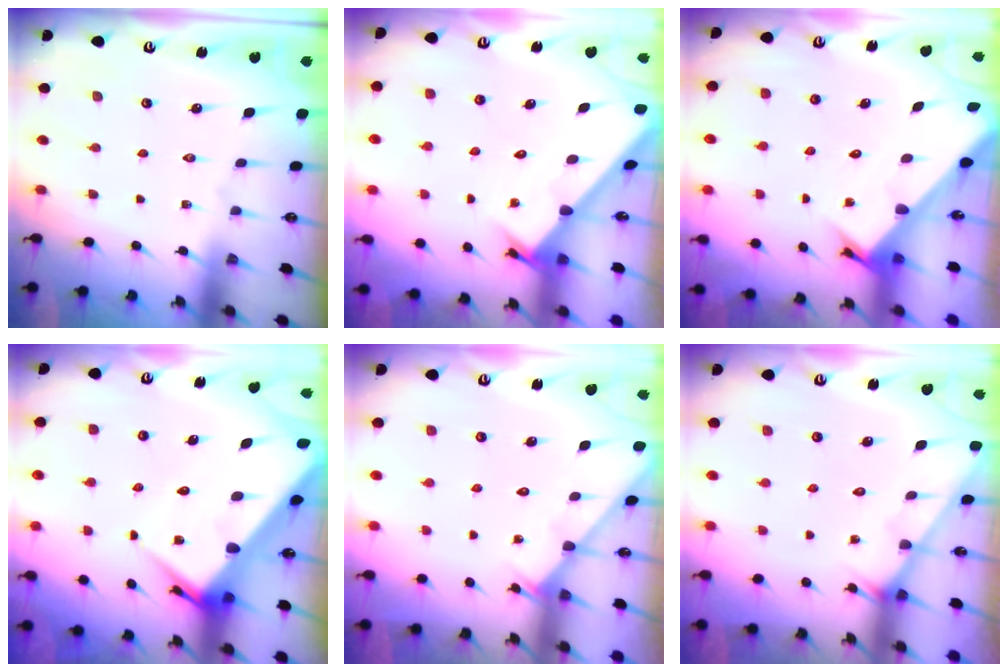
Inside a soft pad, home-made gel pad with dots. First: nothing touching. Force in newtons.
{"total": 2.2, "press": 2.2, "slide": 0.0}
{"total": 2.6, "press": 2.6, "slide": 0.2}
{"total": 9.5, "press": 9.5, "slide": 0.8}
{"total": 2.6, "press": 2.5, "slide": 0.3}
{"total": 2.0, "press": 2.0, "slide": 0.1}